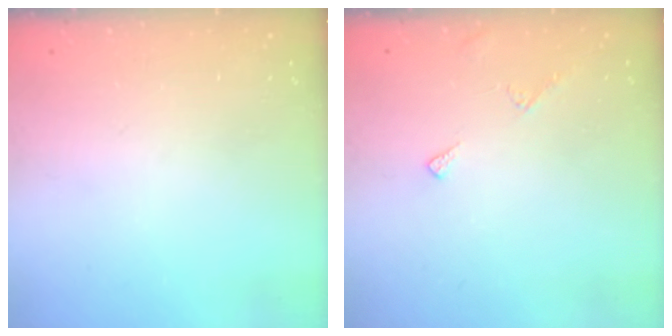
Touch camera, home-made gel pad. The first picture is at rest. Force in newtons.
{"total": 4.6, "press": 4.6, "slide": 0.4}